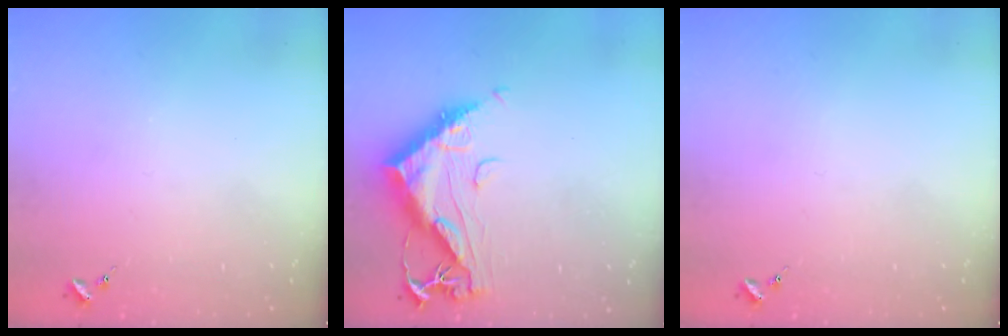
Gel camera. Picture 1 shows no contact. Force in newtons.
{"total": 13.4, "press": 13.4, "slide": 1.2}
{"total": 0.0}